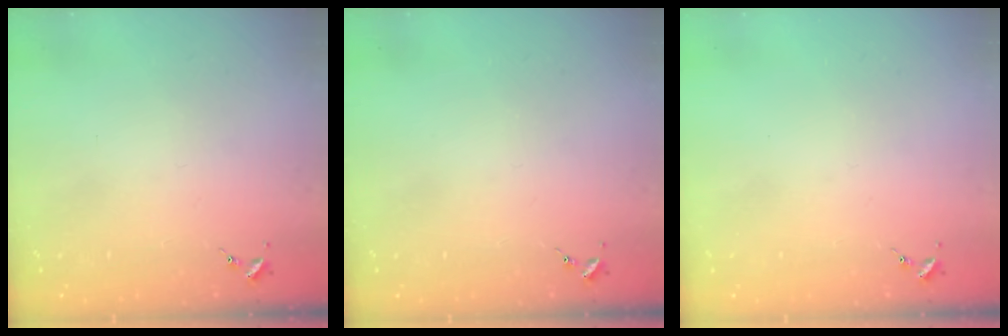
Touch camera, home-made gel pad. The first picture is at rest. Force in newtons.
{"total": 0.0}
{"total": 0.0}